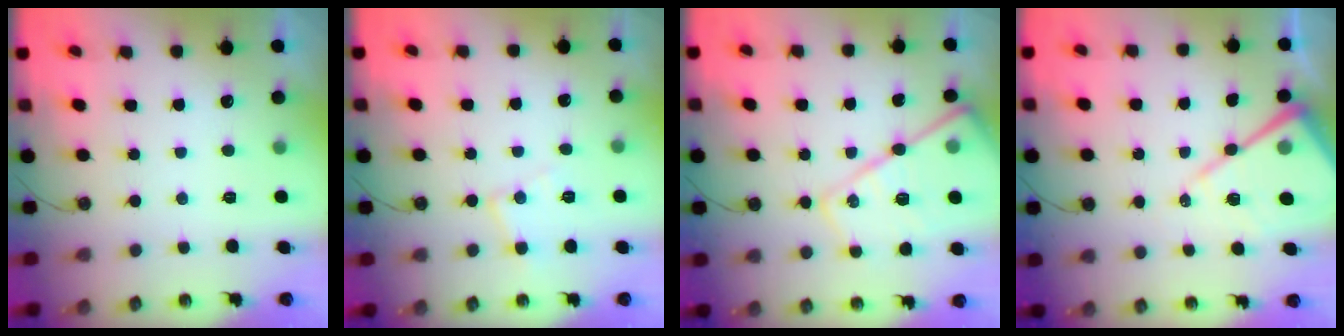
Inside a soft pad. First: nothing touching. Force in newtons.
{"total": 7.9, "press": 7.9, "slide": 0.6}
{"total": 18.3, "press": 18.3, "slide": 1.4}
{"total": 14.5, "press": 14.5, "slide": 1.3}